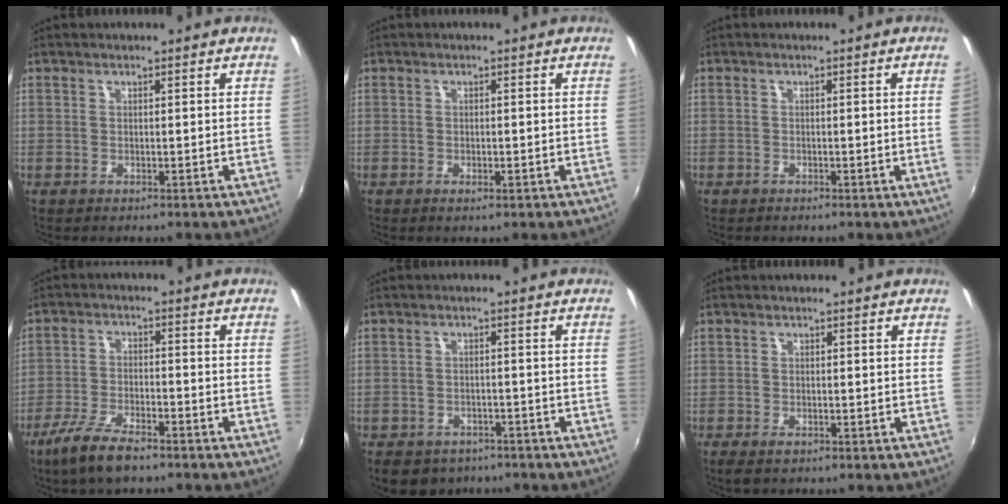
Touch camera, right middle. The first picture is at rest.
{"total": 1.3, "force": [-0.7, 0.6, 0.9], "torque": [-0.015, -0.002, -0.012]}
{"total": 1.1, "force": [-0.2, -0.7, 0.9], "torque": [-0.014, -0.007, 0.000]}
{"total": 9.1, "force": [-6.7, 2.4, 5.8], "torque": [-0.135, -0.016, -0.125]}
{"total": 9.2, "force": [-6.4, 5.6, 3.5], "torque": [-0.083, -0.006, -0.083]}
{"total": 1.9, "force": [-1.2, 0.8, 1.1], "torque": [-0.022, -0.008, -0.022]}